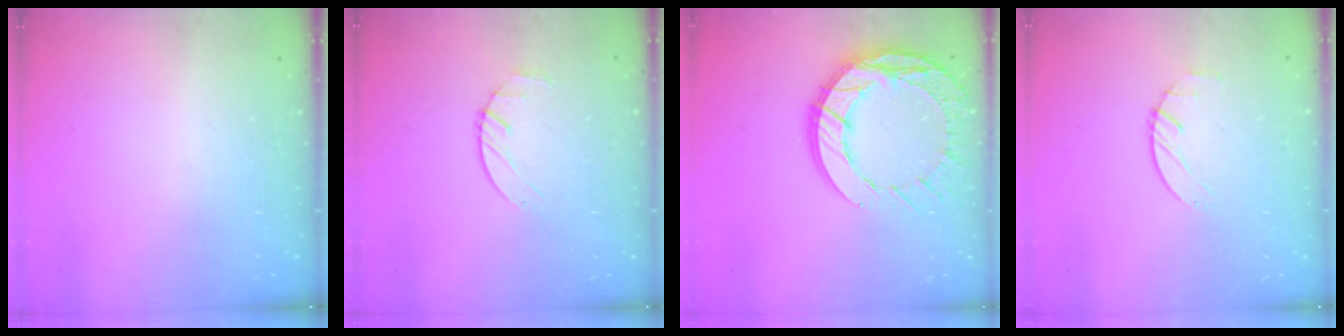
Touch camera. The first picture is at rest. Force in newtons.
{"total": 1.9, "press": 1.9, "slide": 0.3}
{"total": 18.3, "press": 18.3, "slide": 1.6}
{"total": 1.2, "press": 1.2, "slide": 0.2}